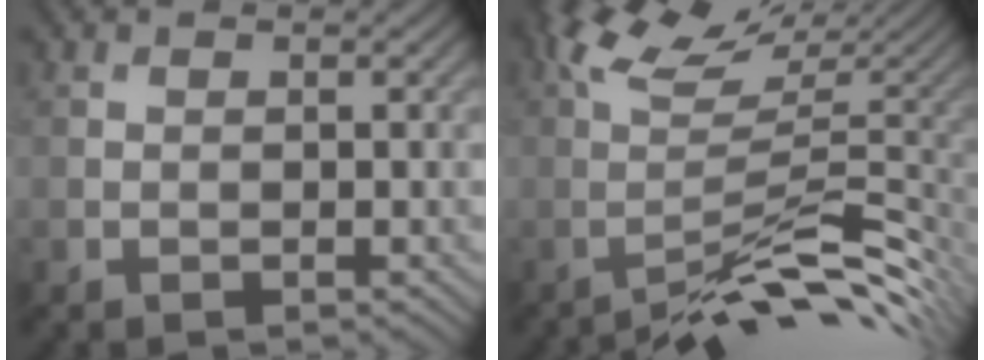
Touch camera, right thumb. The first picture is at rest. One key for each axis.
{"total": 9.9, "fx": -3.5, "fy": 1.6, "fz": 9.1, "tx": -0.147, "ty": 0.022, "tz": -0.043}